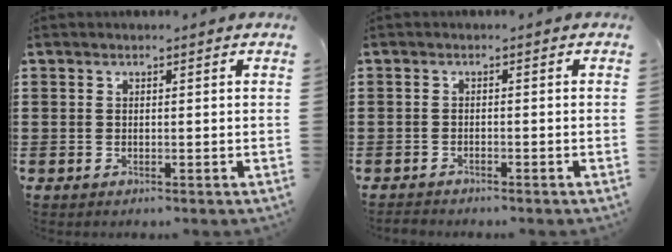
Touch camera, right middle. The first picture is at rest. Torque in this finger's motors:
{"motor_torque": [0.02, 0.00, 0.00, 0.00]}